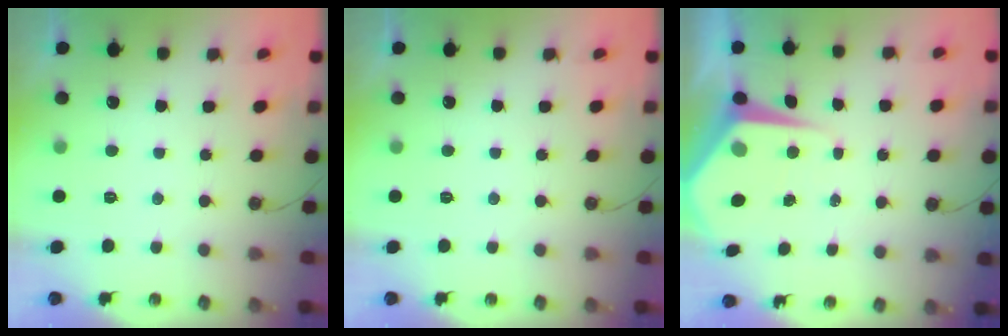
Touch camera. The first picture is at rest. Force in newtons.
{"total": 0.0}
{"total": 7.2, "press": 7.2, "slide": 0.3}